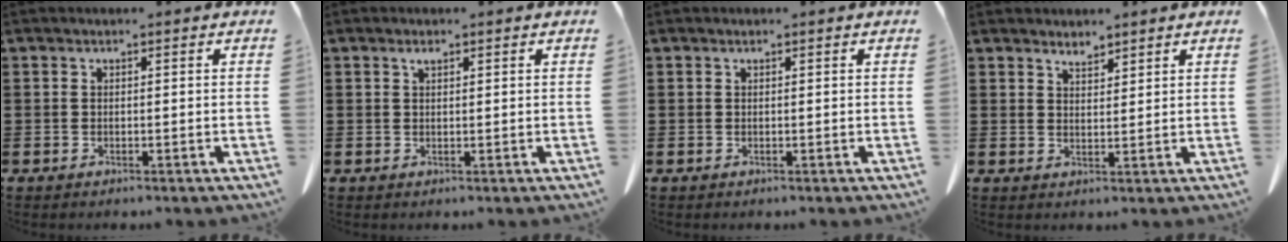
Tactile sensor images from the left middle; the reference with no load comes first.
{"total": 1.0, "force": [0.7, 0.3, 0.8], "torque": [-0.009, -0.003, 0.011]}
{"total": 0.0}
{"total": 2.3, "force": [2.2, 0.5, 0.2], "torque": [-0.007, -0.001, 0.043]}